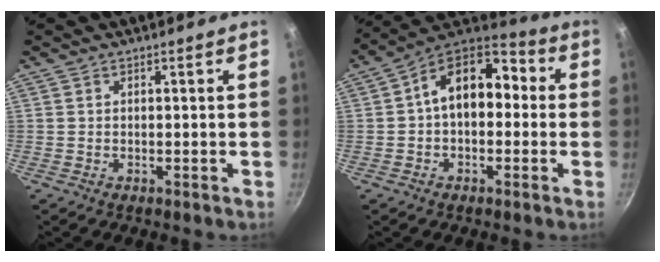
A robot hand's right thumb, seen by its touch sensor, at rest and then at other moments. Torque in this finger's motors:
{"motor_torque": [0.70, 2.62, 1.54, -0.36, 0.10]}